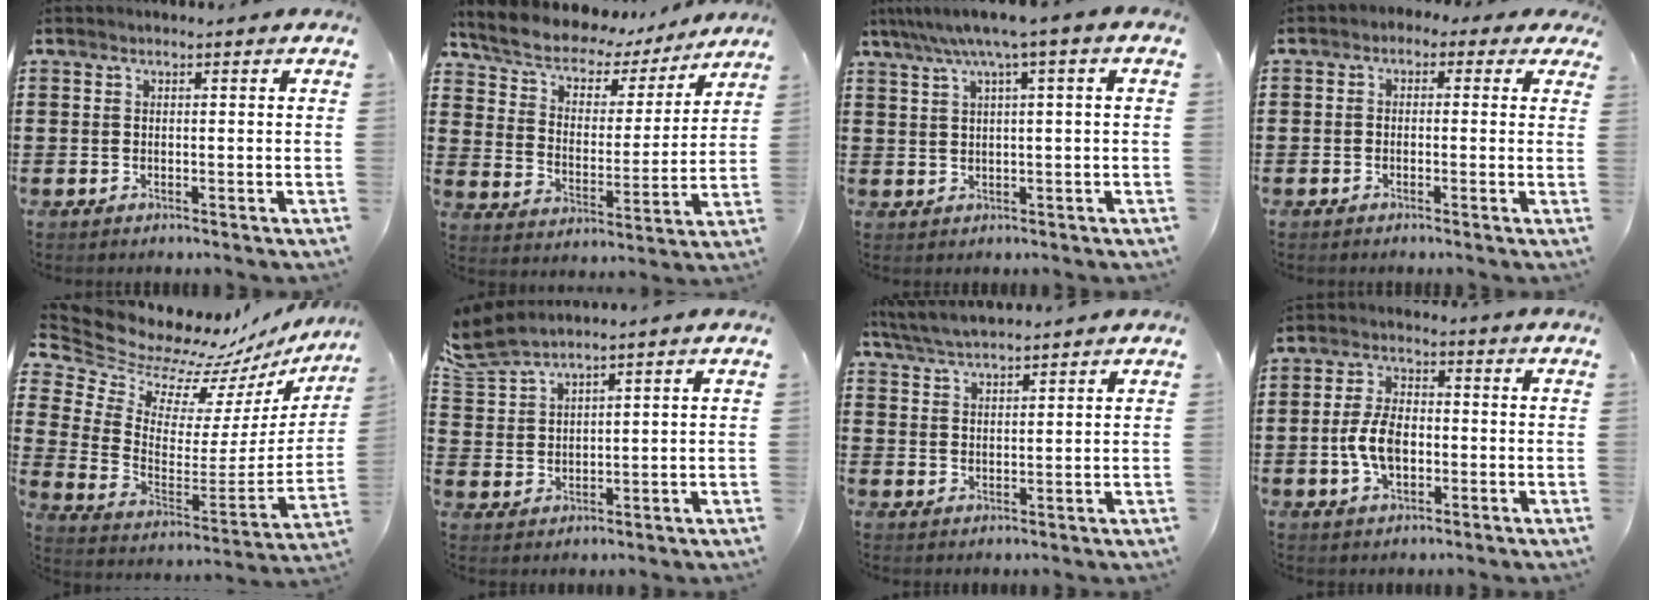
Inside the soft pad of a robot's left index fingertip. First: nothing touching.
{"total": 6.6, "force": [5.9, 2.6, 1.6], "torque": [-0.063, -0.038, 0.100]}
{"total": 4.4, "force": [1.7, -0.2, 4.1], "torque": [-0.081, -0.003, 0.024]}
{"total": 1.7, "force": [-1.0, 1.2, 0.6], "torque": [-0.016, 0.009, -0.023]}
{"total": 9.1, "force": [8.5, 3.3, 1.0], "torque": [-0.077, -0.076, 0.150]}
{"total": 5.2, "force": [4.6, 1.0, 2.1], "torque": [-0.060, -0.011, 0.086]}
{"total": 4.6, "force": [4.4, 0.4, 1.2], "torque": [-0.037, -0.010, 0.081]}
{"total": 6.6, "force": [-1.1, 3.7, 5.4], "torque": [-0.122, 0.001, -0.026]}